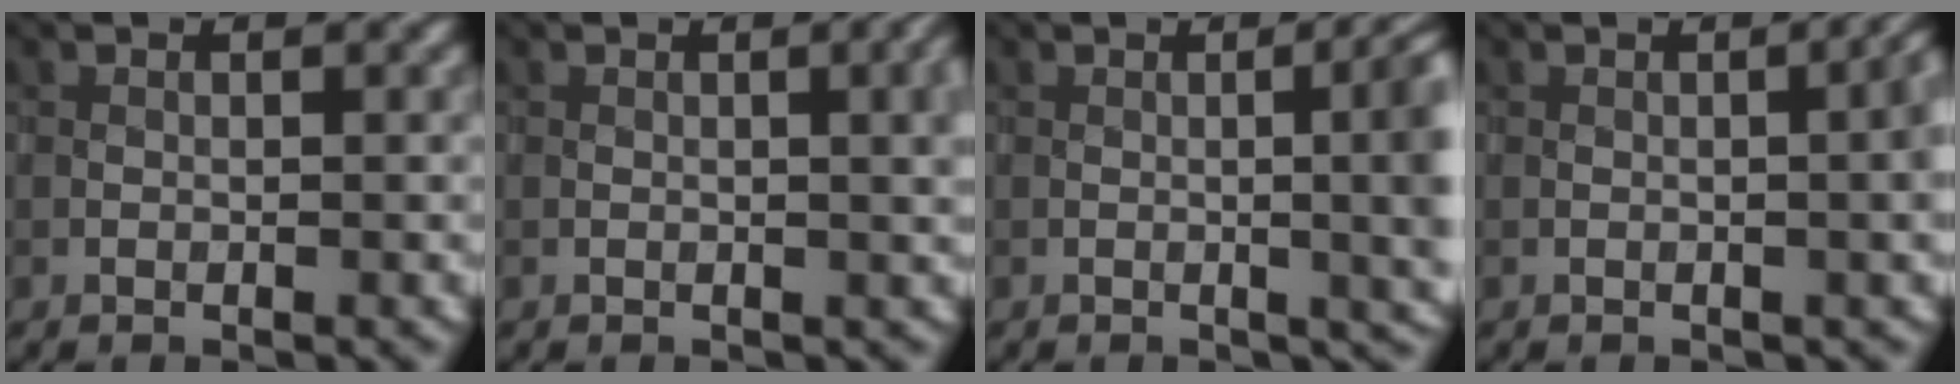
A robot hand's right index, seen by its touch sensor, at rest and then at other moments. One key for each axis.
{"total": 3.8, "fx": 0.5, "fy": 1.3, "fz": 3.5, "tx": -0.035, "ty": 0.008, "tz": 0.008}
{"total": 9.3, "fx": 0.2, "fy": 4.0, "fz": 8.4, "tx": -0.063, "ty": 0.009, "tz": 0.000}
{"total": 4.4, "fx": 0.0, "fy": 1.5, "fz": 4.1, "tx": -0.038, "ty": 0.006, "tz": 0.003}